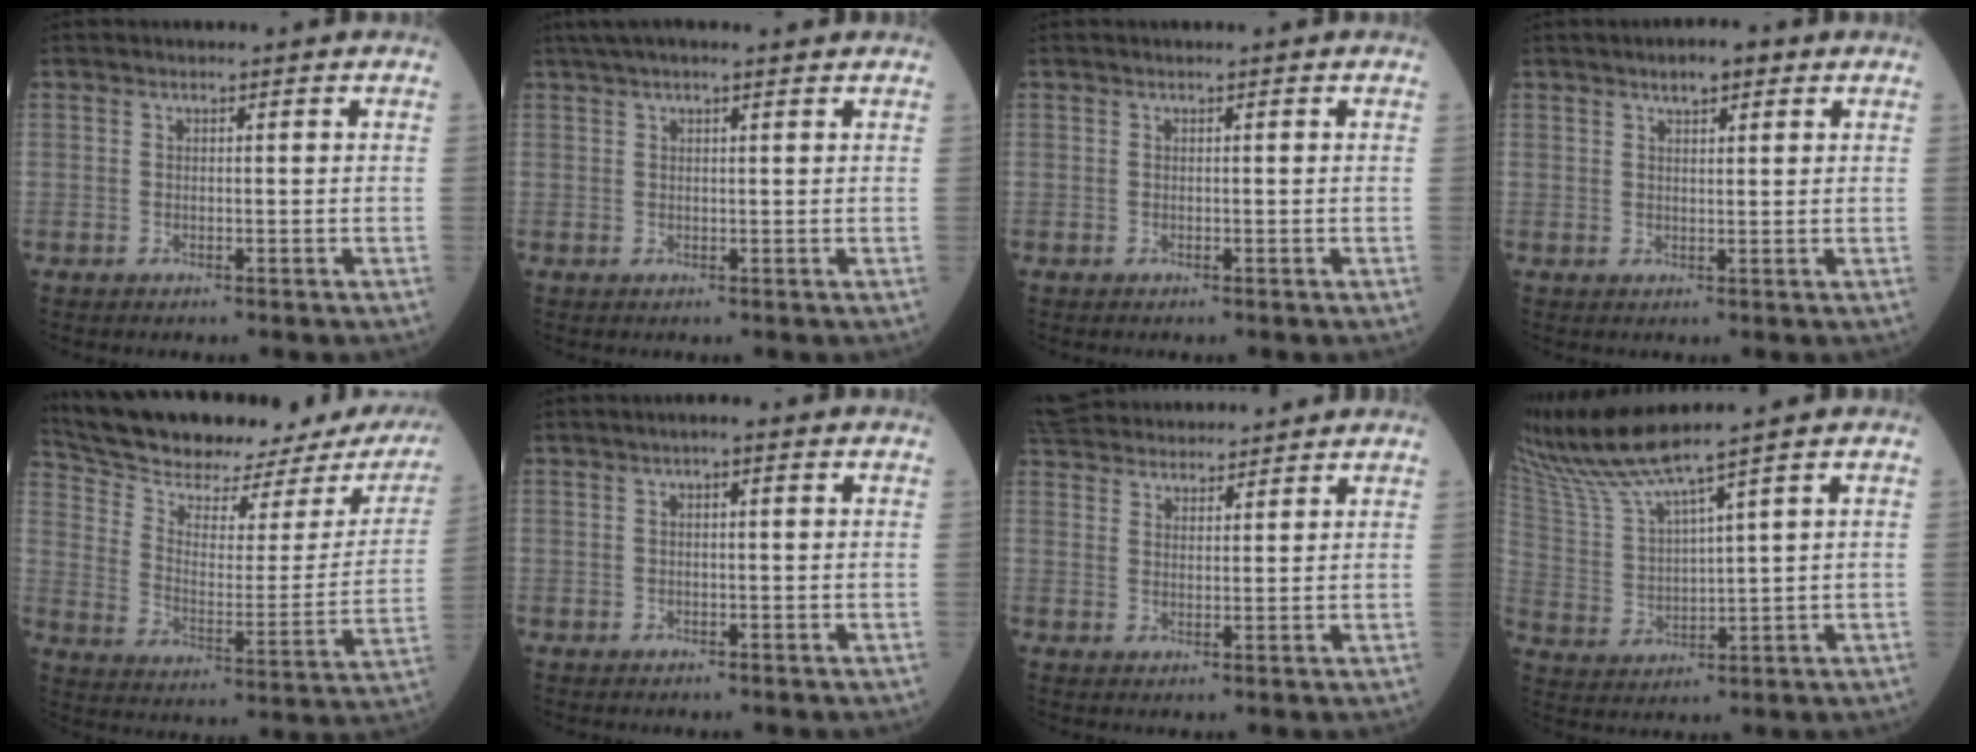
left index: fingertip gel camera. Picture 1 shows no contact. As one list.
[{"total": 6.4, "force": [5.1, 0.7, 3.8], "torque": [-0.061, 0.034, 0.076]}, {"total": 0.0}, {"total": 2.3, "force": [0.8, 0.7, 2.0], "torque": [-0.032, 0.005, 0.004]}, {"total": 24.5, "force": [21.7, 5.1, 10.1], "torque": [-0.168, -0.050, 0.297]}, {"total": 1.6, "force": [0.2, 0.3, 1.5], "torque": [-0.026, 0.004, -0.002]}, {"total": 14.6, "force": [13.5, 3.4, 4.3], "torque": [-0.091, 0.047, 0.218]}, {"total": 8.2, "force": [7.1, -2.0, 3.5], "torque": [-0.091, -0.005, 0.153]}]